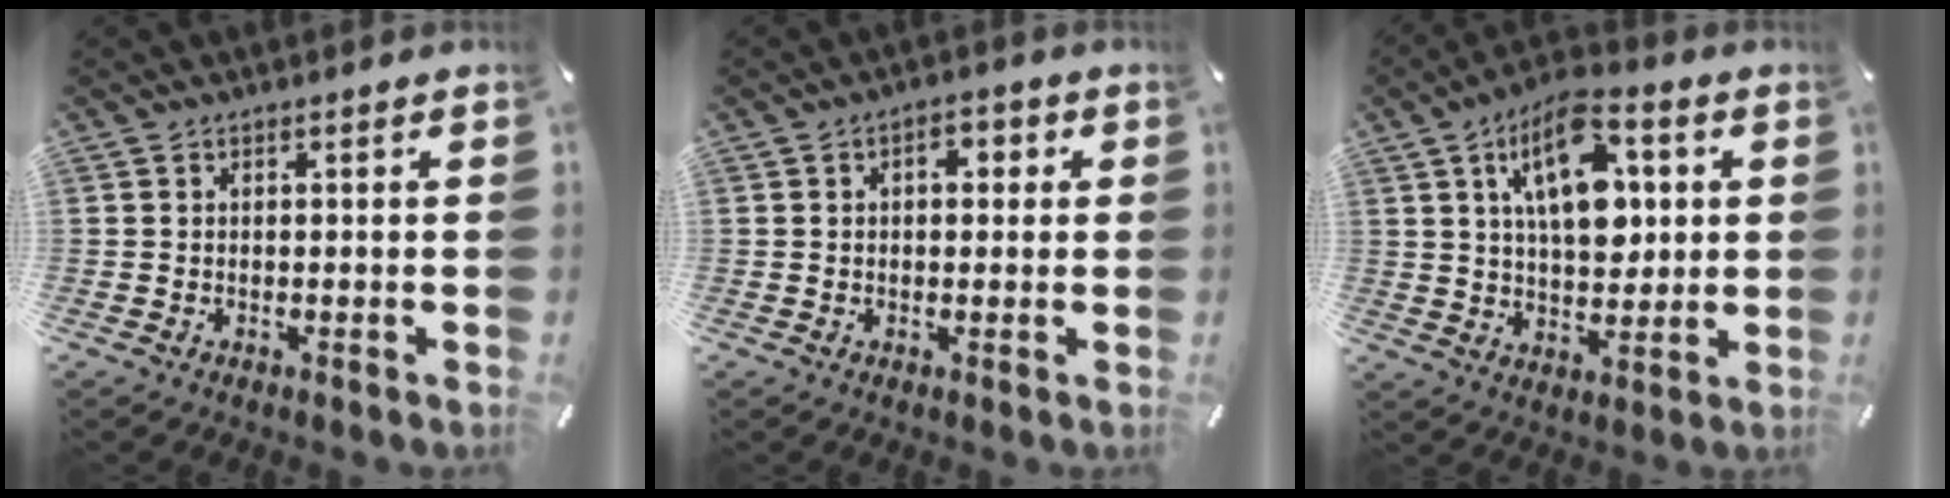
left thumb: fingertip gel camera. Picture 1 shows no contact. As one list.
[{"total": 3.4, "force": [0.4, 2.1, 2.7], "torque": [-0.029, 0.002, -0.002]}, {"total": 15.6, "force": [5.3, 8.7, 11.8], "torque": [-0.194, -0.009, 0.090]}]